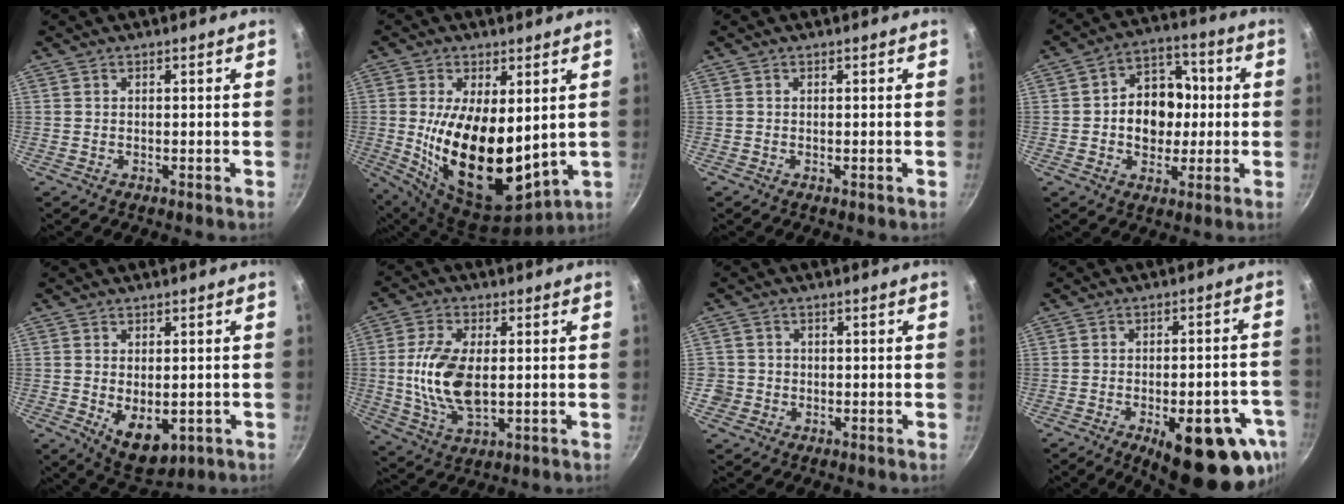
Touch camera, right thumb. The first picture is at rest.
{"total": 20.1, "force": [1.2, 10.3, 17.2], "torque": [-0.292, -0.037, 0.039]}
{"total": 0.0}
{"total": 12.5, "force": [-0.1, 10.0, 7.6], "torque": [-0.070, 0.018, -0.010]}
{"total": 8.3, "force": [-1.5, 5.0, 6.5], "torque": [-0.083, -0.011, -0.003]}
{"total": 12.5, "force": [0.3, 6.6, 10.7], "torque": [-0.210, -0.003, 0.007]}
{"total": 3.2, "force": [-0.8, 3.1, 0.6], "torque": [0.005, 0.017, -0.012]}
{"total": 19.8, "force": [-8.7, 7.8, 16.0], "torque": [-0.156, 0.018, -0.106]}